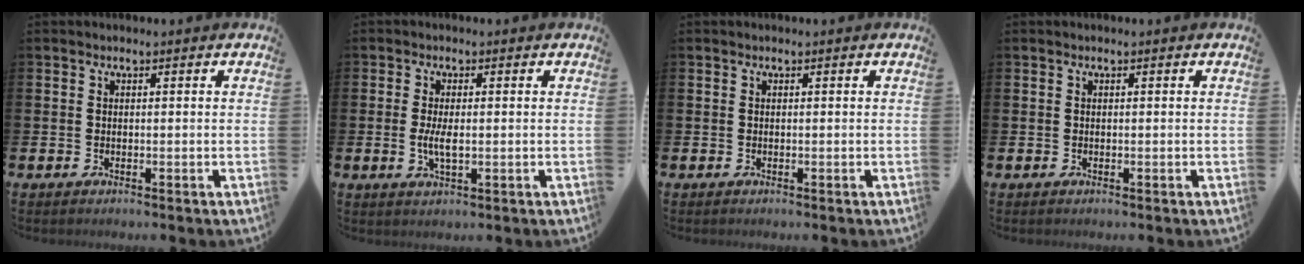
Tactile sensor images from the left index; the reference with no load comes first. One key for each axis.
{"total": 3.0, "fx": -0.1, "fy": 1.1, "fz": 2.8, "tx": -0.045, "ty": -0.001, "tz": -0.004}
{"total": 0.0}
{"total": 0.0}